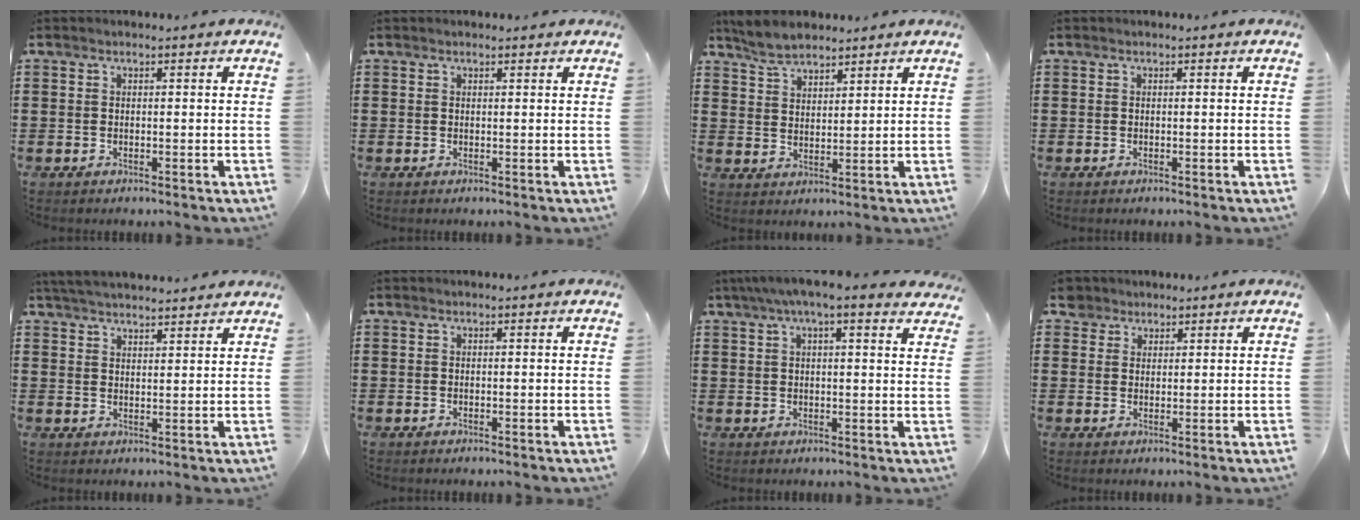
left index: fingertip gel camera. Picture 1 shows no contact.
{"total": 0.5, "force": [0.5, 0.2, 0.2], "torque": [-0.005, 0.001, 0.010]}
{"total": 4.8, "force": [4.3, 1.8, 1.4], "torque": [-0.043, -0.001, 0.081]}
{"total": 0.0}
{"total": 3.9, "force": [3.9, 0.3, 0.3], "torque": [-0.019, -0.010, 0.073]}
{"total": 0.0}
{"total": 5.1, "force": [3.9, 0.6, 3.3], "torque": [-0.075, 0.001, 0.068]}
{"total": 3.0, "force": [2.3, 1.9, 0.0], "torque": [-0.005, 0.007, 0.043]}